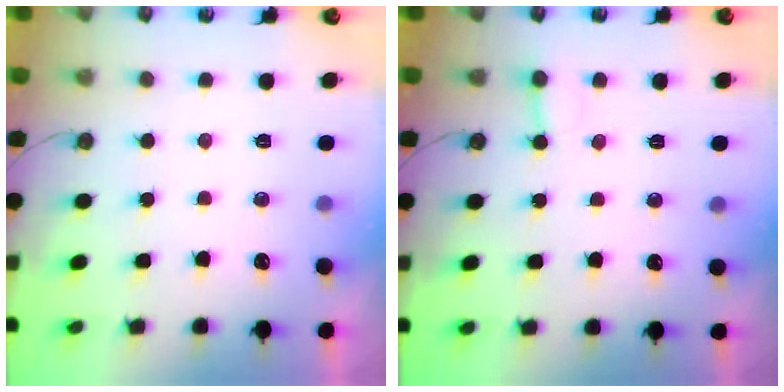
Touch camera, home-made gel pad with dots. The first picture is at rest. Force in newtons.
{"total": 3.1, "press": 3.1, "slide": 0.2}